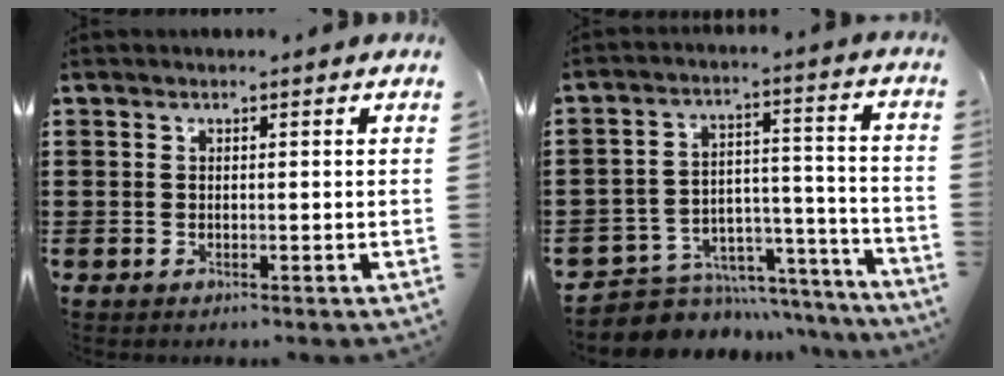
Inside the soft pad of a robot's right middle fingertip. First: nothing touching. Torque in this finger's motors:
{"motor_torque": [2.14, 0.00, 0.08, 0.01]}